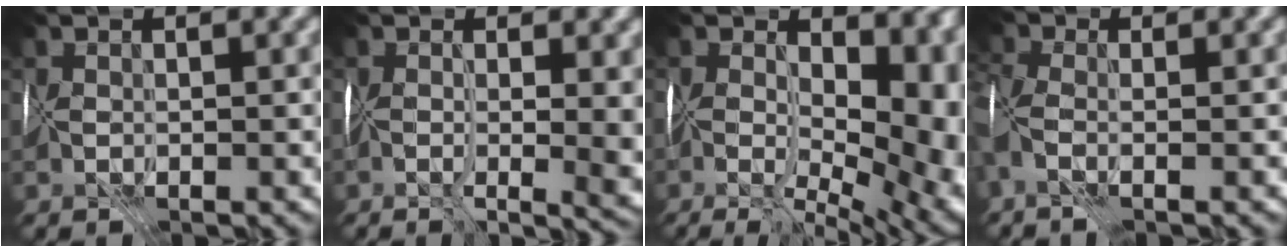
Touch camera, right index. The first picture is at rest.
{"total": 9.3, "force": [-0.4, 4.1, 8.3], "torque": [-0.102, -0.013, 0.021]}
{"total": 16.9, "force": [-1.6, 9.7, 13.7], "torque": [-0.151, -0.016, 0.006]}
{"total": 3.2, "force": [-1.2, 1.4, 2.6], "torque": [-0.066, 0.008, -0.021]}